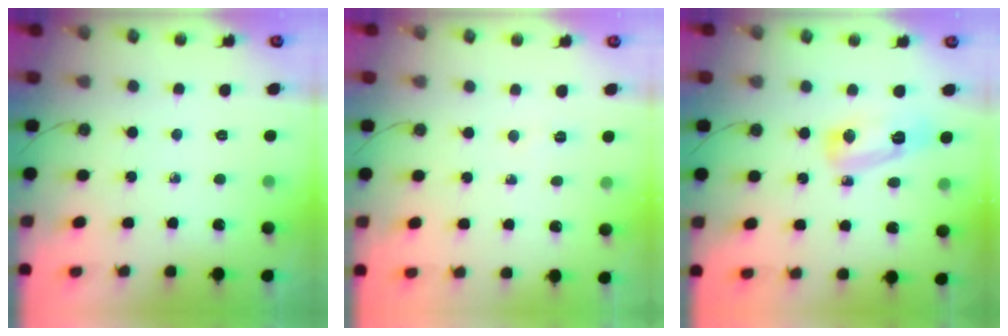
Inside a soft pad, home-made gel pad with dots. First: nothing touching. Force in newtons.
{"total": 2.4, "press": 2.3, "slide": 0.7}
{"total": 14.6, "press": 9.6, "slide": 11.0}